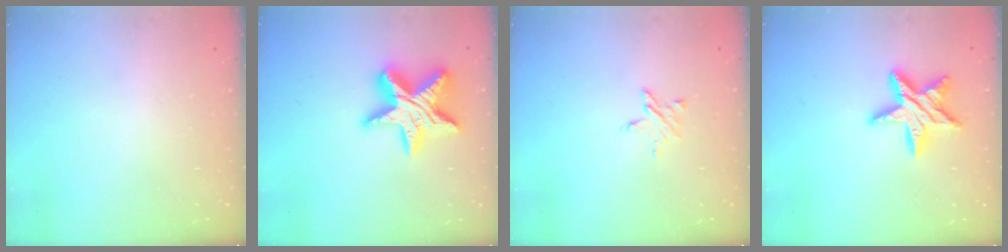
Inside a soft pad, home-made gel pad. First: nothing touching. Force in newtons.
{"total": 17.2, "press": 17.2, "slide": 1.4}
{"total": 3.1, "press": 3.0, "slide": 0.3}
{"total": 13.0, "press": 13.0, "slide": 0.9}